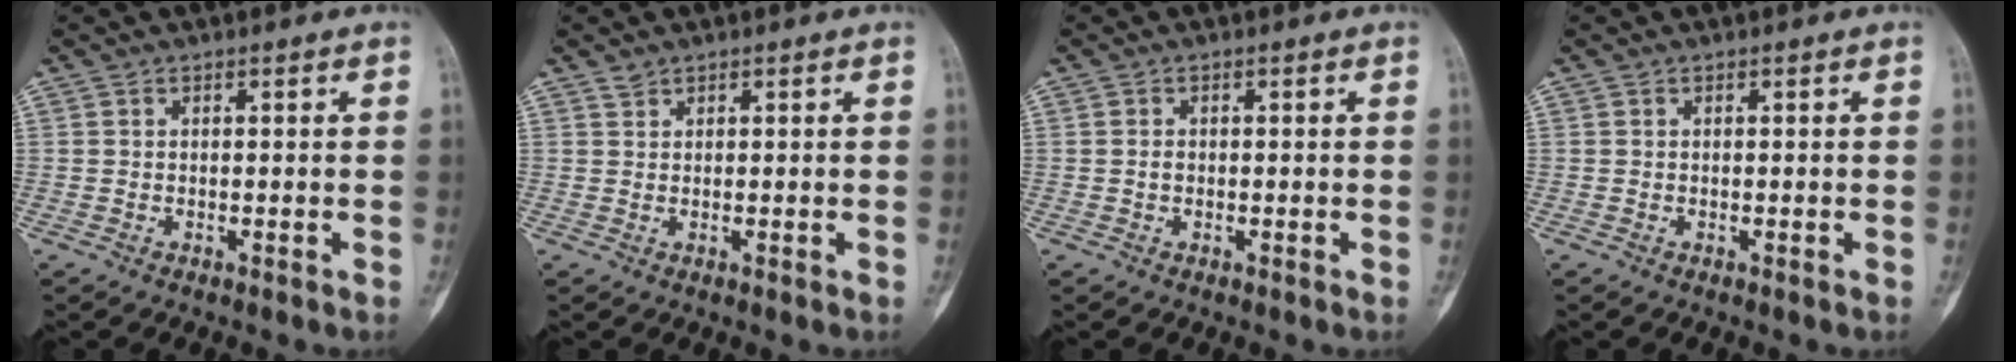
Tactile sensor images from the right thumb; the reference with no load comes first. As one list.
[{"total": 0.9, "force": [0.8, 0.5, 0.1], "torque": [0.004, -0.003, 0.013]}, {"total": 0.7, "force": [-0.1, 0.5, 0.4], "torque": [-0.002, 0.000, -0.003]}, {"total": 0.0}]